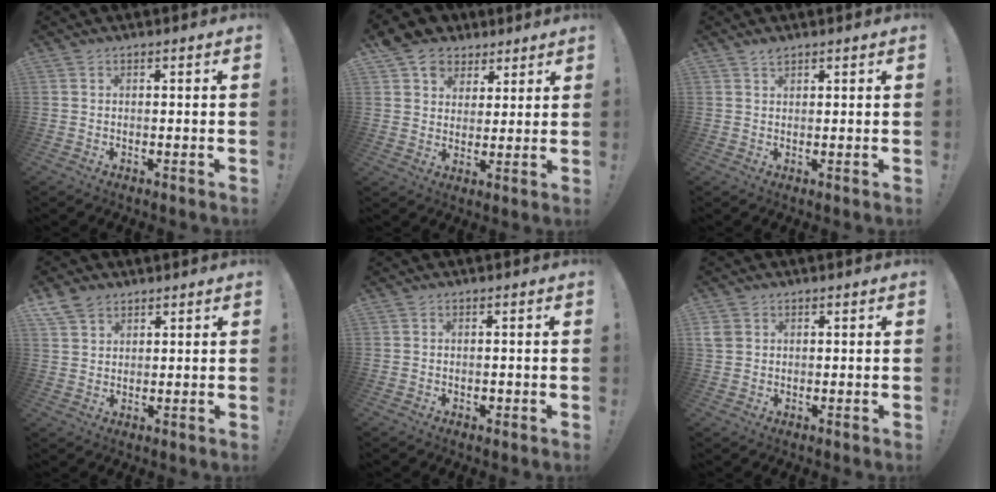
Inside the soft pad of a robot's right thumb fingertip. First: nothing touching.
{"total": 9.9, "force": [5.6, 7.9, 2.3], "torque": [-0.040, -0.027, 0.114]}
{"total": 1.6, "force": [1.5, 0.4, 0.6], "torque": [-0.004, -0.007, 0.026]}
{"total": 6.0, "force": [4.2, 3.9, 1.7], "torque": [-0.036, -0.015, 0.083]}
{"total": 1.0, "force": [-0.4, 0.8, 0.4], "torque": [-0.007, 0.003, -0.007]}
{"total": 3.4, "force": [1.4, 2.7, 1.4], "torque": [-0.021, -0.001, 0.030]}